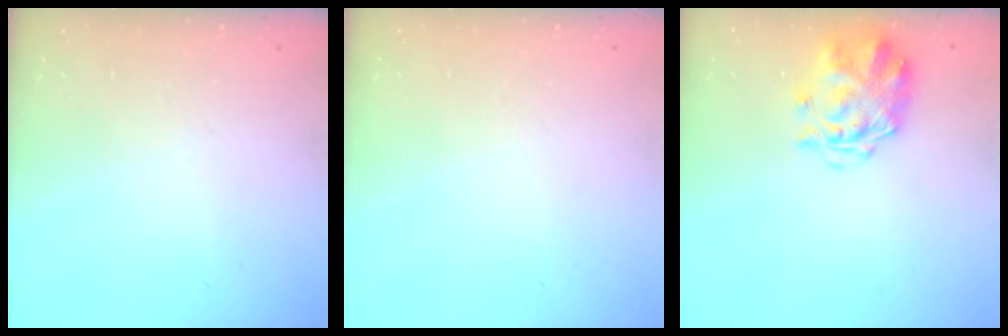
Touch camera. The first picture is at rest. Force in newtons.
{"total": 0.0}
{"total": 3.9, "press": 3.5, "slide": 1.8}